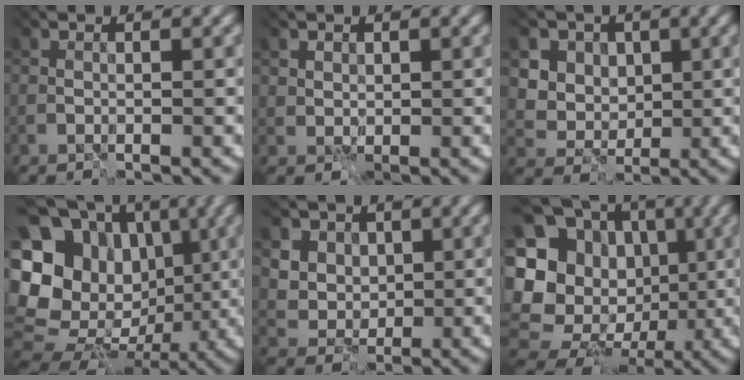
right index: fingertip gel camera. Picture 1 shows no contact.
{"total": 1.5, "force": [1.2, 0.8, -0.2], "torque": [-0.004, -0.013, 0.030]}
{"total": 6.4, "force": [2.9, 5.4, 1.8], "torque": [-0.040, 0.000, 0.048]}
{"total": 19.5, "force": [4.3, 16.6, 9.4], "torque": [-0.201, 0.032, 0.066]}
{"total": 6.2, "force": [3.1, 5.0, 1.8], "torque": [-0.043, 0.004, 0.049]}
{"total": 17.8, "force": [1.2, 16.2, 7.3], "torque": [-0.180, 0.026, 0.008]}